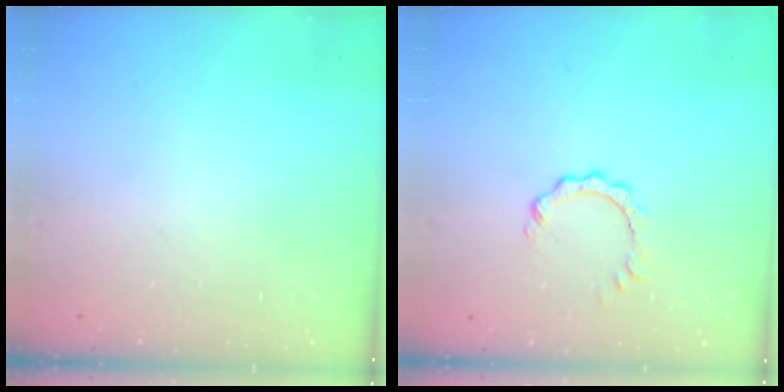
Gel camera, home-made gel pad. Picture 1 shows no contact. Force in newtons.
{"total": 2.8, "press": 2.8, "slide": 0.3}